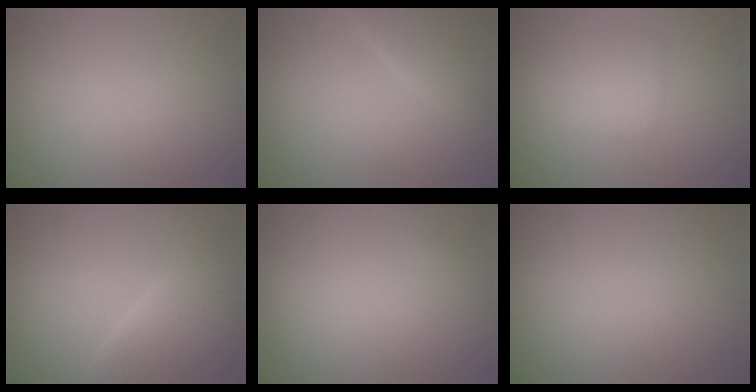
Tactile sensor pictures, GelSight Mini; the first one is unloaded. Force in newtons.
{"total": 2.8, "press": 2.8, "slide": 0.1}
{"total": 2.3, "press": 2.3, "slide": 0.1}
{"total": 4.3, "press": 4.3, "slide": 0.3}
{"total": 0.0}
{"total": 0.0}